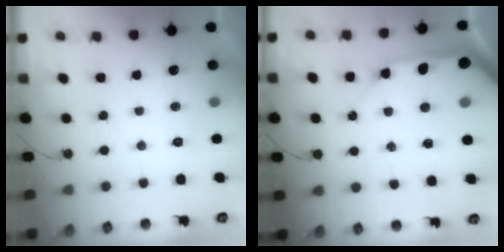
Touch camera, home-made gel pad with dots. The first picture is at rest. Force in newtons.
{"total": 15.3, "press": 15.1, "slide": 2.5}